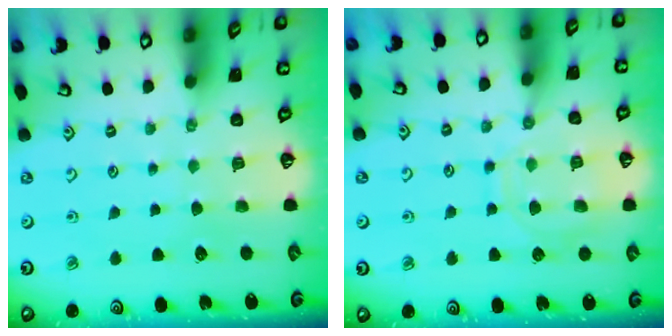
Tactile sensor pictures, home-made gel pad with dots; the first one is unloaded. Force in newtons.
{"total": 11.3, "press": 11.2, "slide": 0.9}